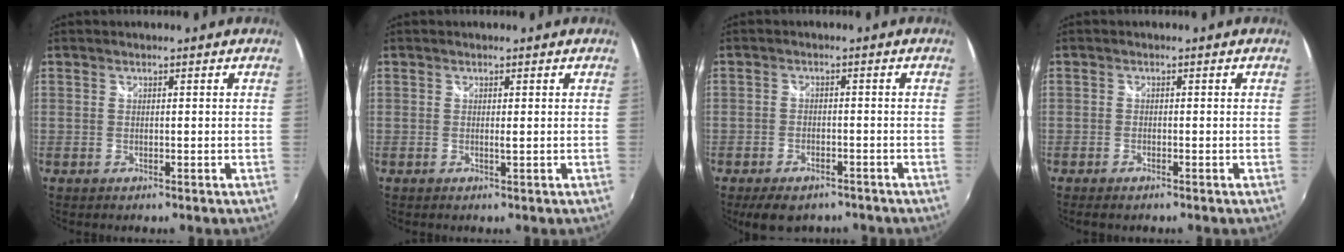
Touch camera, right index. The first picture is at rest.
{"total": 0.8, "force": [0.1, -0.2, 0.8], "torque": [-0.013, -0.002, 0.001]}
{"total": 7.5, "force": [-5.7, 3.6, 3.3], "torque": [-0.080, -0.008, -0.083]}
{"total": 1.4, "force": [-1.2, 0.4, 0.6], "torque": [-0.017, -0.005, -0.025]}